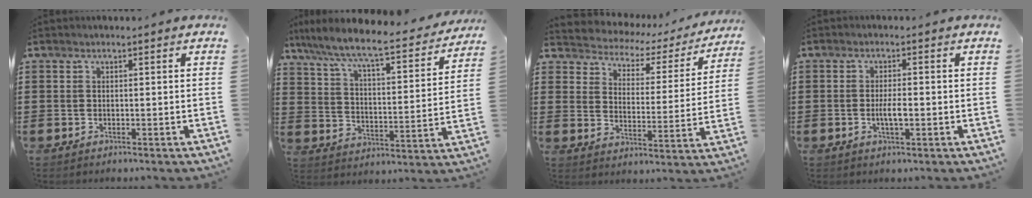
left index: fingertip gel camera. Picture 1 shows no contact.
{"total": 7.4, "force": [6.6, 0.2, 3.4], "torque": [-0.096, -0.049, 0.105]}
{"total": 2.6, "force": [2.3, 1.2, 0.2], "torque": [-0.026, -0.023, 0.029]}
{"total": 3.1, "force": [-0.6, 0.8, 3.0], "torque": [-0.059, -0.003, -0.013]}